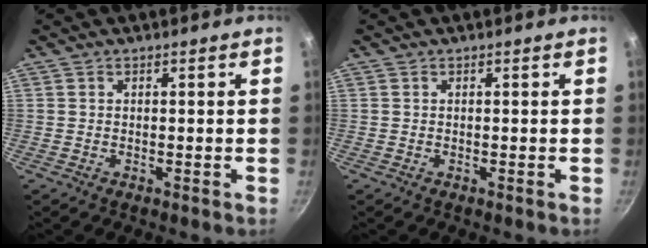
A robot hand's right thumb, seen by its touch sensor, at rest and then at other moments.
{"total": 0.0}